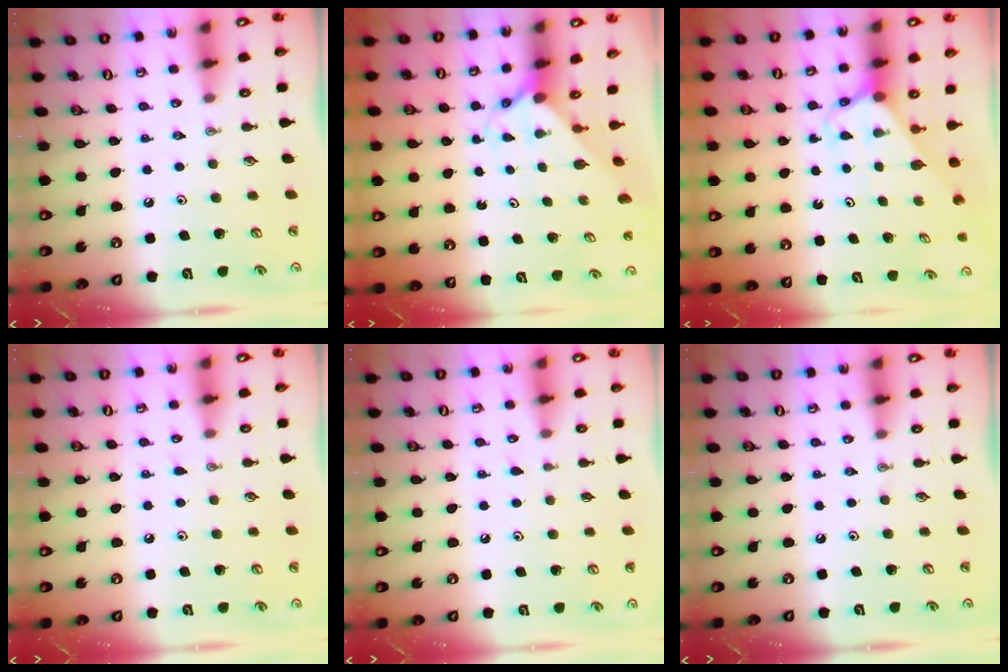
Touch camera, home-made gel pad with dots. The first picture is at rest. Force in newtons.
{"total": 1.7, "press": 1.7, "slide": 0.1}
{"total": 2.7, "press": 2.7, "slide": 0.1}
{"total": 2.7, "press": 2.7, "slide": 0.4}
{"total": 5.6, "press": 5.6, "slide": 0.5}
{"total": 0.0}